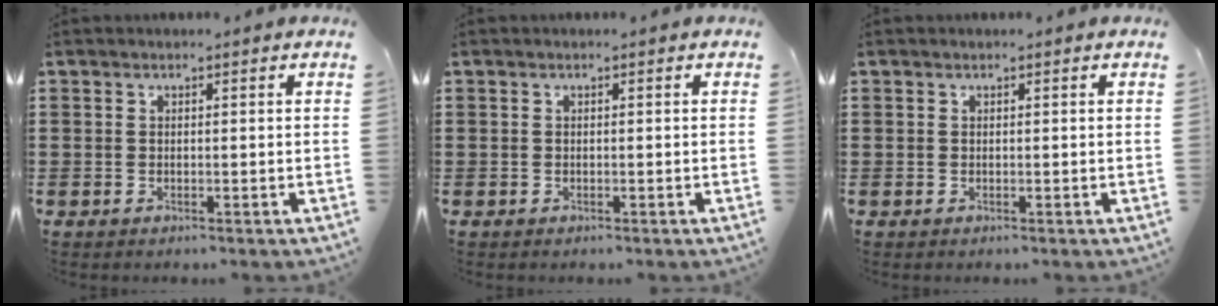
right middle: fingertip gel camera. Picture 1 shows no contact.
{"total": 0.0}
{"total": 0.0}